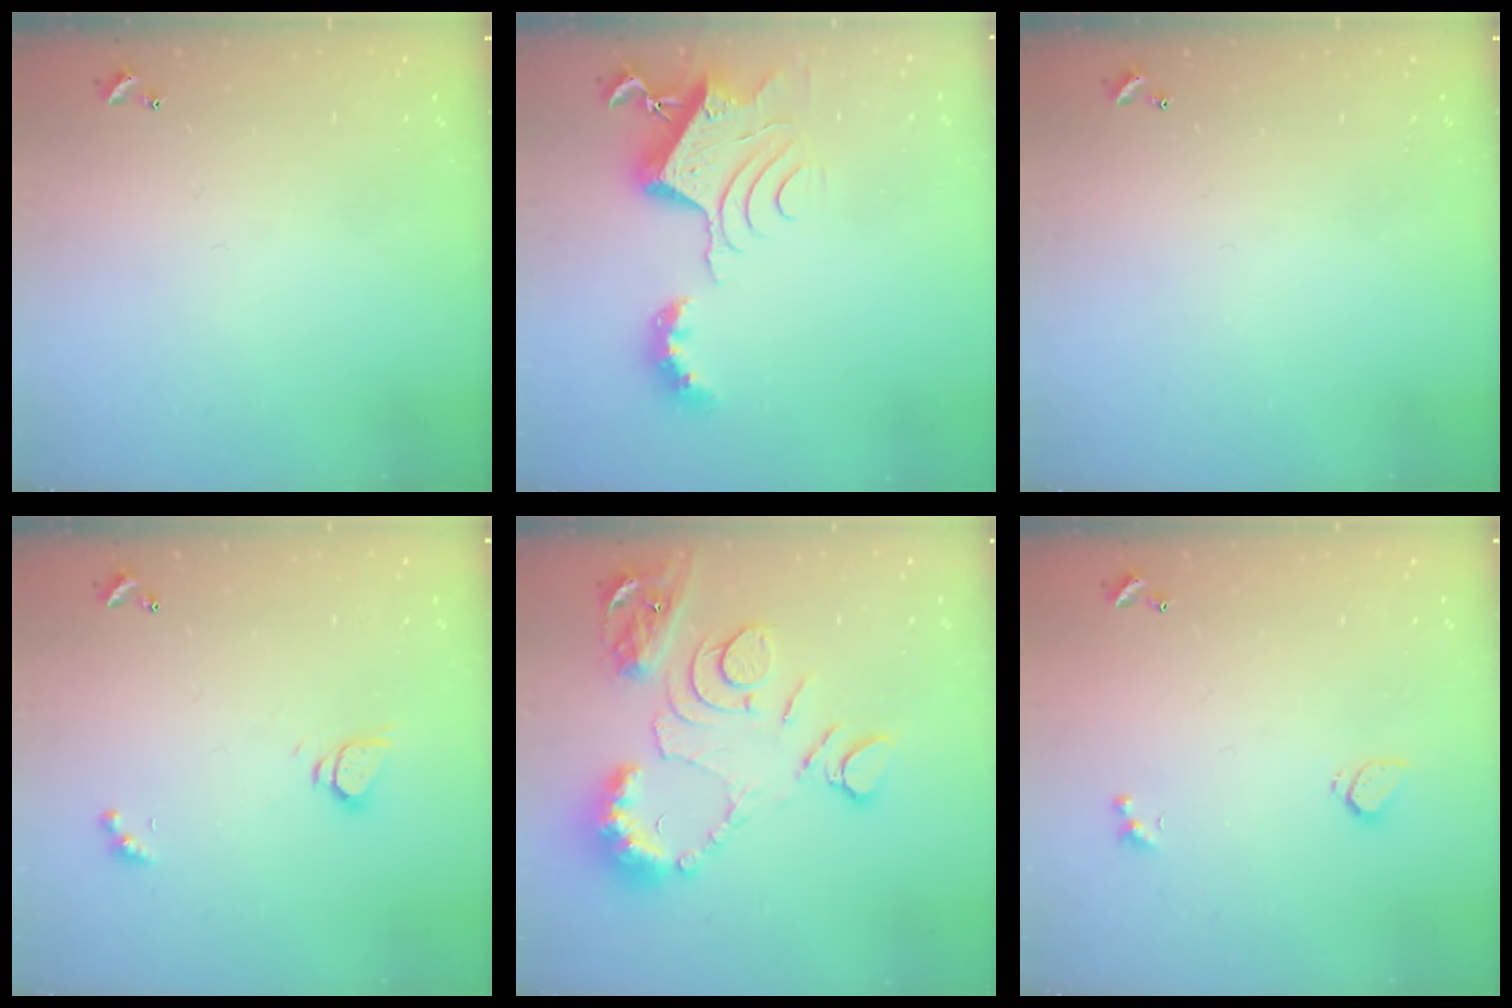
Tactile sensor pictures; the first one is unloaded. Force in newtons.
{"total": 11.5, "press": 11.5, "slide": 1.0}
{"total": 0.0}
{"total": 2.7, "press": 2.7, "slide": 0.3}
{"total": 14.4, "press": 14.3, "slide": 1.3}
{"total": 1.8, "press": 1.7, "slide": 0.6}